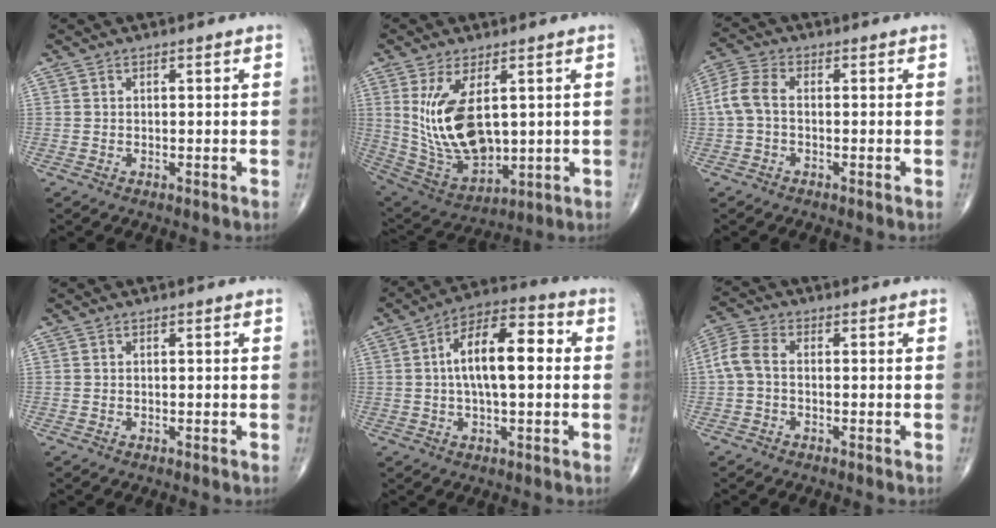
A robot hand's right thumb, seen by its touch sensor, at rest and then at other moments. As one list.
[{"total": 15.4, "force": [2.8, 7.9, 13.0], "torque": [-0.235, -0.020, 0.081]}, {"total": 5.4, "force": [-0.4, 3.2, 4.3], "torque": [-0.104, 0.016, -0.016]}, {"total": 0.0}, {"total": 13.8, "force": [1.3, 5.9, 12.4], "torque": [-0.199, 0.030, 0.012]}, {"total": 4.9, "force": [-0.4, 3.0, 3.9], "torque": [-0.093, 0.015, -0.019]}]